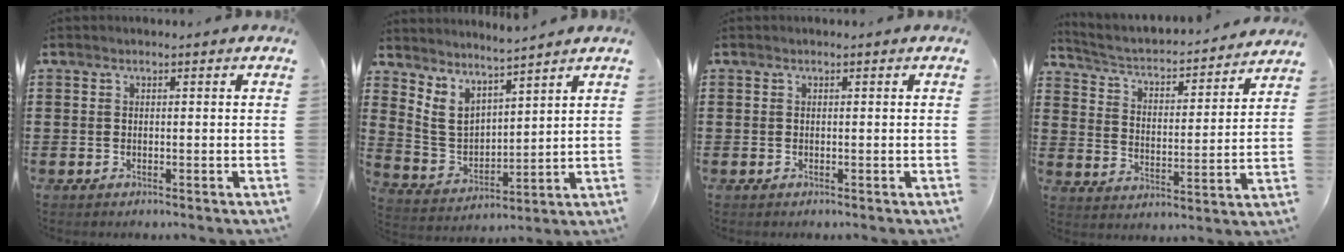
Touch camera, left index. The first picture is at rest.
{"total": 5.1, "force": [4.6, 1.9, 1.2], "torque": [-0.049, -0.028, 0.081]}
{"total": 0.0}
{"total": 3.0, "force": [2.7, 0.5, 1.2], "torque": [-0.042, -0.029, 0.034]}